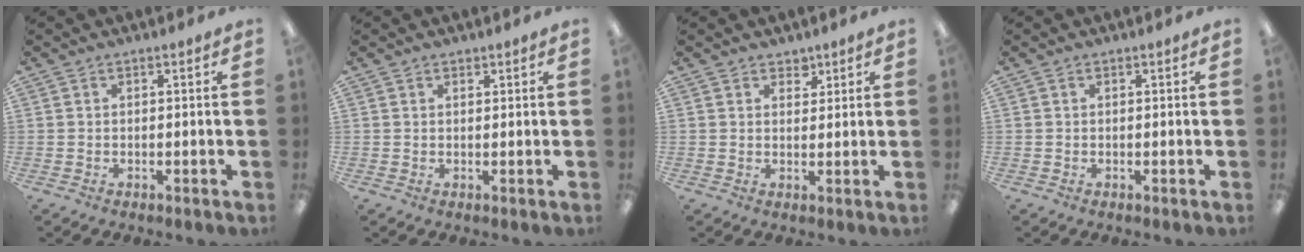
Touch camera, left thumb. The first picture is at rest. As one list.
[{"total": 0.7, "force": [0.6, 0.3, 0.1], "torque": [-0.001, 0.001, 0.012]}, {"total": 2.6, "force": [2.0, 1.6, 0.4], "torque": [0.005, -0.009, 0.035]}, {"total": 0.0}]